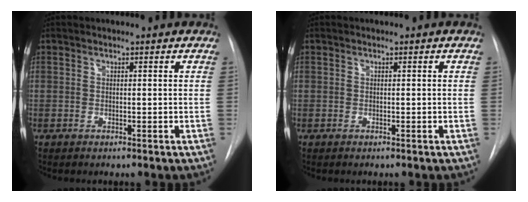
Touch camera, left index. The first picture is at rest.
{"total": 0.0}